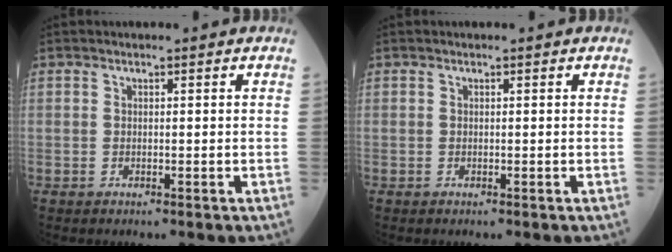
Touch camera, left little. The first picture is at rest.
{"total": 0.0}